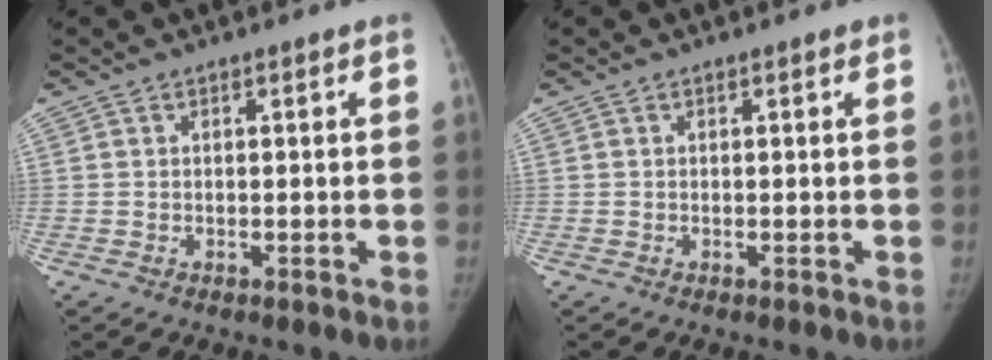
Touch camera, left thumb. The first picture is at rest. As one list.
[{"total": 0.0}]